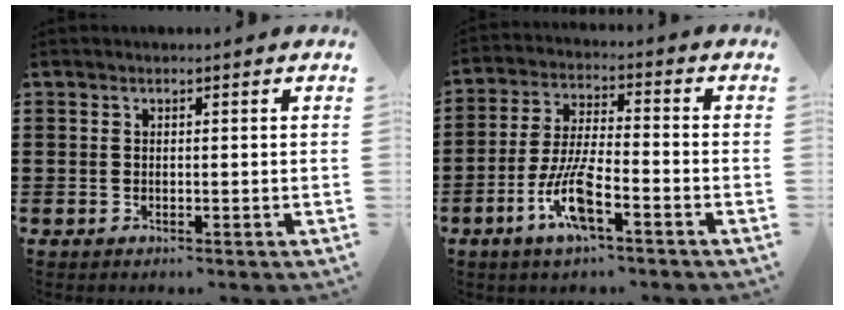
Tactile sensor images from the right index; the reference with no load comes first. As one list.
[{"total": 8.9, "force": [-4.4, 1.9, 7.5], "torque": [-0.166, -0.012, -0.083]}]